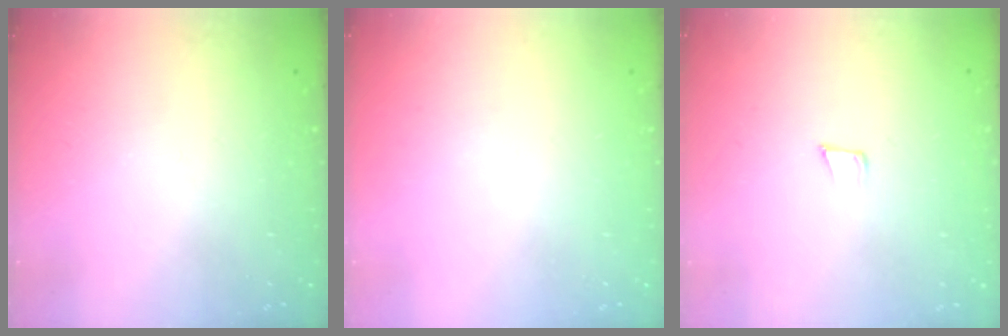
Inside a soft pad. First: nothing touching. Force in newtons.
{"total": 0.0}
{"total": 4.9, "press": 4.7, "slide": 1.0}